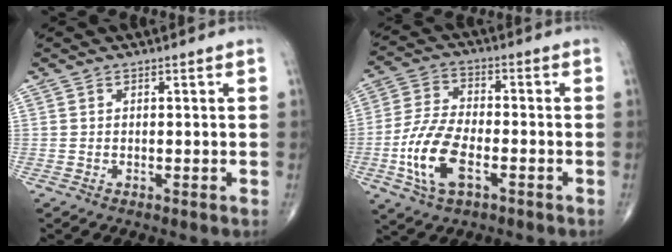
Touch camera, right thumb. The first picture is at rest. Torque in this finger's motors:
{"motor_torque": [0.60, 0.11, 1.07, -0.09, 0.34]}